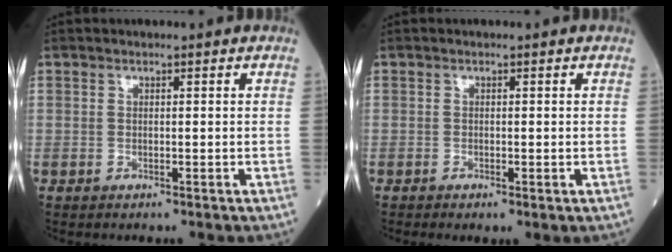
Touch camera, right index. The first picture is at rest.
{"total": 1.1, "force": [-0.6, 0.3, 0.9], "torque": [-0.018, -0.003, -0.007]}